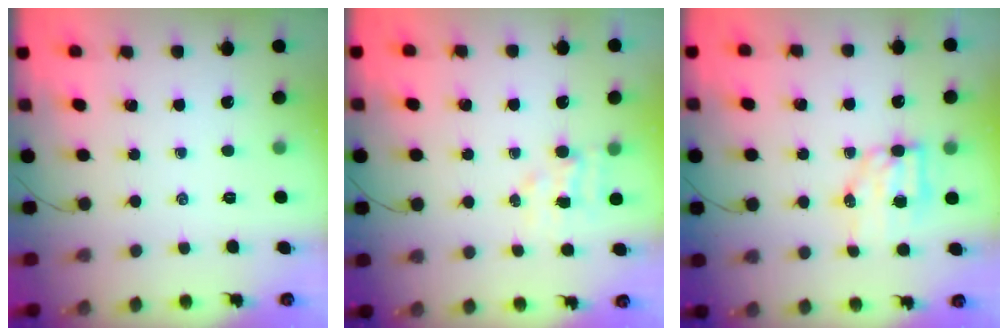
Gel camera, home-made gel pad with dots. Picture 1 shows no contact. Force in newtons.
{"total": 4.1, "press": 4.0, "slide": 1.0}
{"total": 7.3, "press": 7.1, "slide": 1.4}